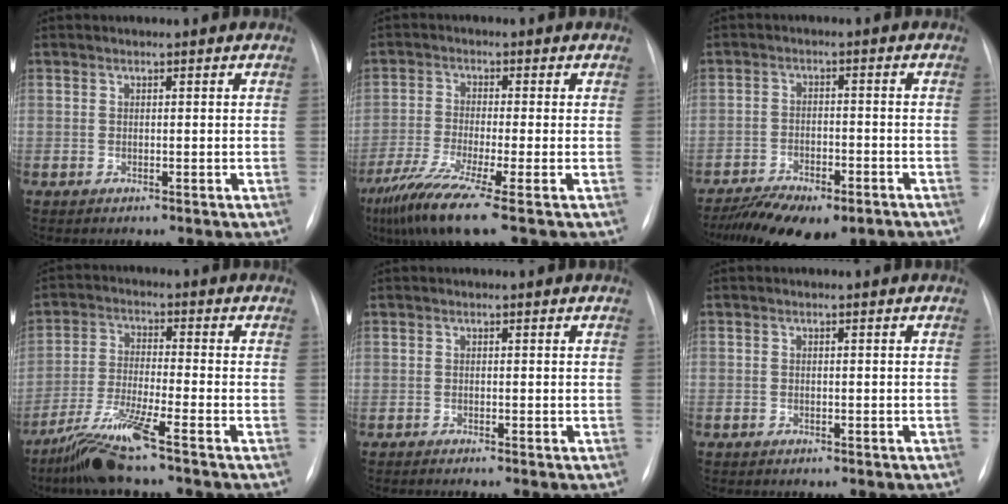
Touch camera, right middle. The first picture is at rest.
{"total": 9.4, "force": [-6.1, -0.9, 7.1], "torque": [-0.135, -0.034, -0.112]}
{"total": 13.0, "force": [-9.9, 4.7, 7.1], "torque": [-0.121, -0.007, -0.148]}
{"total": 8.6, "force": [-6.2, -0.5, 6.0], "torque": [-0.124, -0.031, -0.121]}
{"total": 2.1, "force": [-1.8, -0.1, 1.1], "torque": [-0.009, -0.001, -0.023]}
{"total": 1.4, "force": [-1.1, 0.8, 0.4], "torque": [-0.007, 0.002, -0.012]}